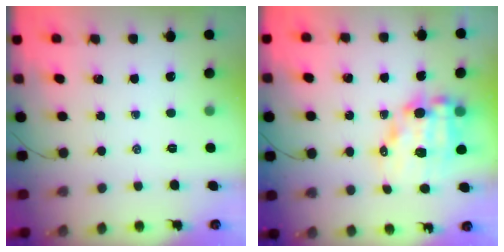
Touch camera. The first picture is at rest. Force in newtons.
{"total": 12.3, "press": 12.0, "slide": 2.9}